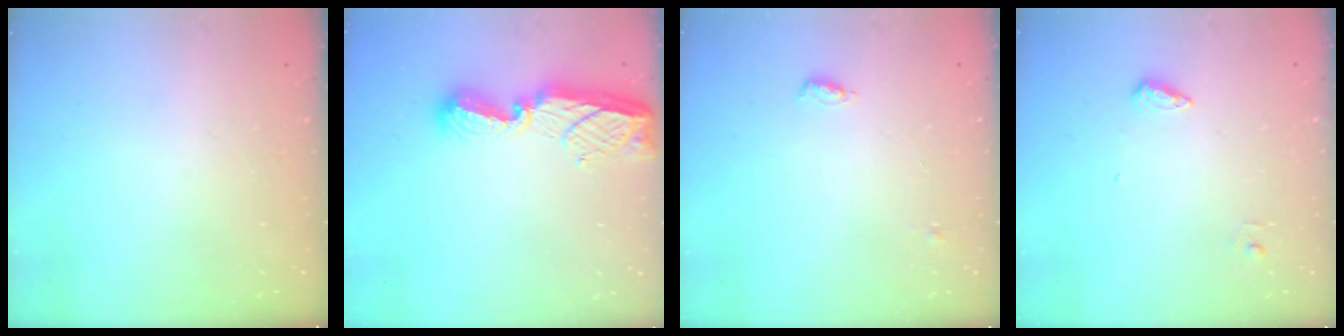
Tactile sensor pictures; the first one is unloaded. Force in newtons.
{"total": 13.5, "press": 13.5, "slide": 0.9}
{"total": 4.5, "press": 4.3, "slide": 1.2}
{"total": 5.9, "press": 5.8, "slide": 1.4}